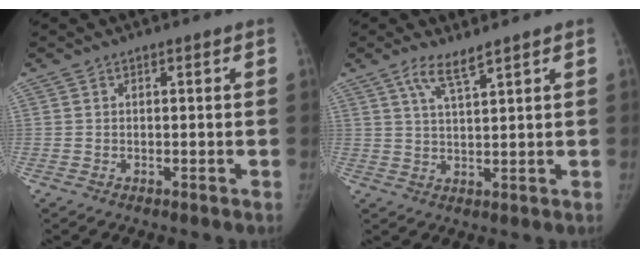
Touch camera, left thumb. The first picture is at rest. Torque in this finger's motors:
{"motor_torque": [0.36, -0.24, 0.59, -0.72, 0.21]}